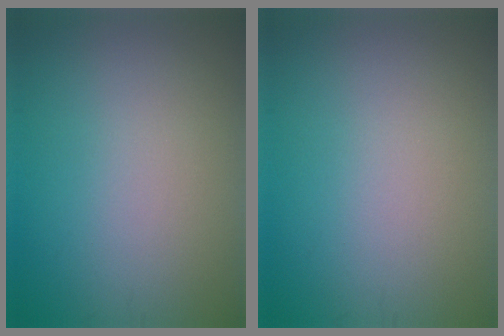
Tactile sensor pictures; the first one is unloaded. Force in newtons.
{"total": 0.0}